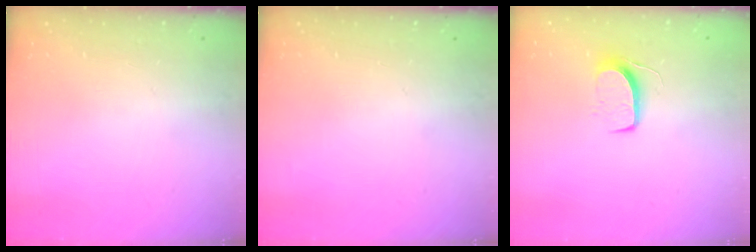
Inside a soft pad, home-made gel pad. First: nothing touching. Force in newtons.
{"total": 0.0}
{"total": 6.7, "press": 6.7, "slide": 0.5}